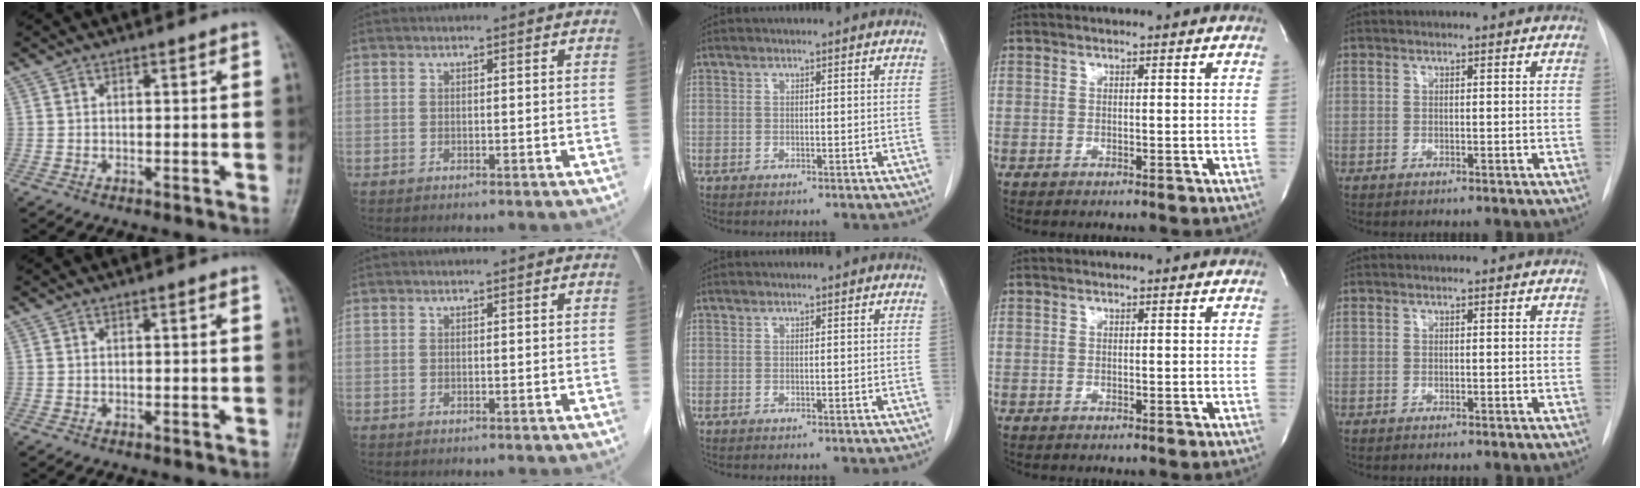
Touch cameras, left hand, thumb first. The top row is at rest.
{}